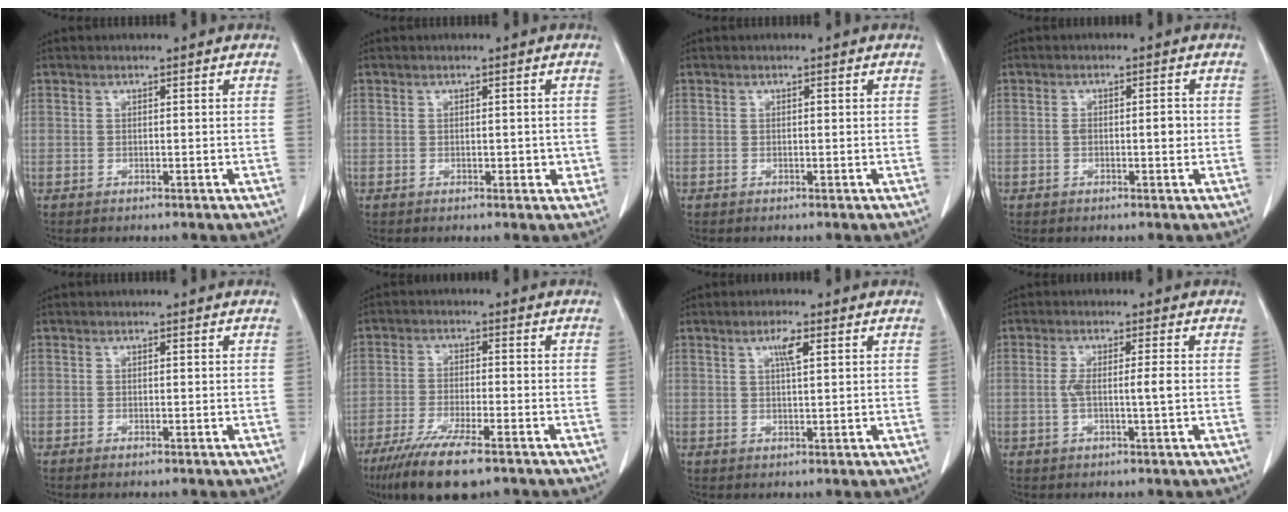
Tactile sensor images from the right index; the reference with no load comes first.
{"total": 2.0, "force": [0.0, 1.3, 1.4], "torque": [-0.009, 0.005, 0.004]}
{"total": 0.0}
{"total": 2.5, "force": [-0.2, 1.0, 2.3], "torque": [-0.034, 0.004, 0.001]}
{"total": 0.6, "force": [-0.4, 0.0, 0.4], "torque": [-0.011, -0.001, -0.007]}
{"total": 11.0, "force": [-7.7, 1.7, 7.6], "torque": [-0.130, -0.025, -0.125]}
{"total": 2.8, "force": [1.2, 0.4, 2.4], "torque": [-0.046, 0.001, 0.021]}
{"total": 3.7, "force": [-0.2, 0.0, 3.7], "torque": [-0.071, 0.005, 0.001]}